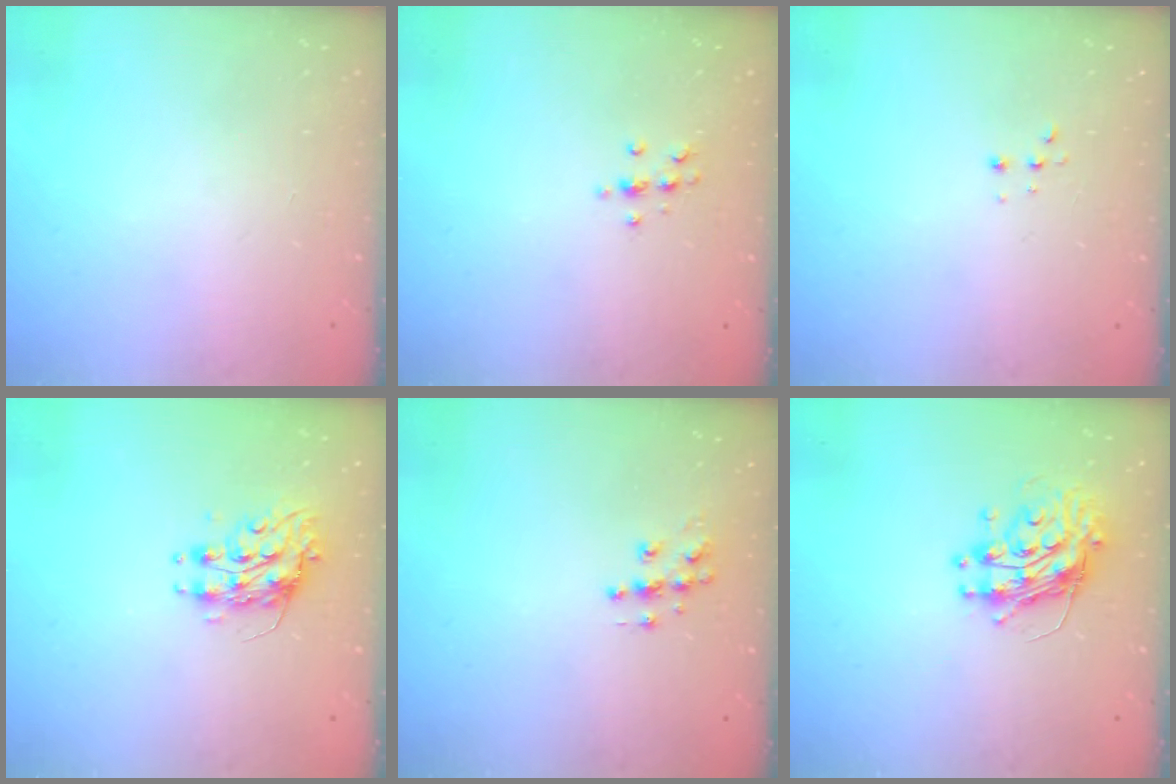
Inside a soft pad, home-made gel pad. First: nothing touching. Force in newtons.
{"total": 4.9, "press": 4.8, "slide": 1.2}
{"total": 2.2, "press": 2.2, "slide": 0.5}
{"total": 8.1, "press": 8.1, "slide": 0.2}
{"total": 7.3, "press": 7.3, "slide": 0.2}
{"total": 11.4, "press": 11.3, "slide": 1.1}